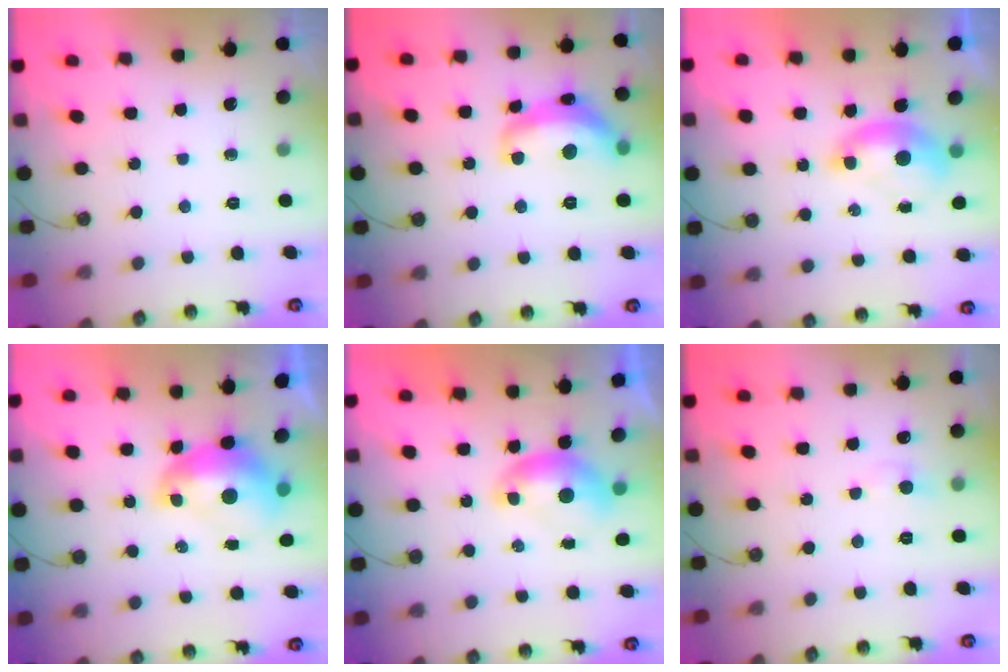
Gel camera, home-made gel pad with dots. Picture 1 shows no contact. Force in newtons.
{"total": 7.4, "press": 7.3, "slide": 0.7}
{"total": 1.7, "press": 1.5, "slide": 0.6}
{"total": 2.8, "press": 2.7, "slide": 0.7}
{"total": 0.0}
{"total": 1.4, "press": 1.2, "slide": 0.7}